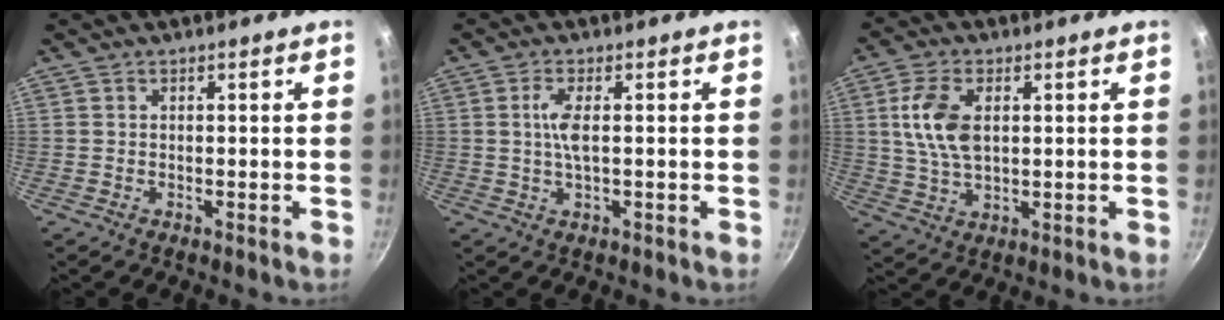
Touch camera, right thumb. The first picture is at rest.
{"total": 4.1, "force": [0.2, 1.1, 3.9], "torque": [-0.088, 0.002, 0.004]}
{"total": 9.6, "force": [2.0, 5.5, 7.6], "torque": [-0.142, -0.004, 0.039]}